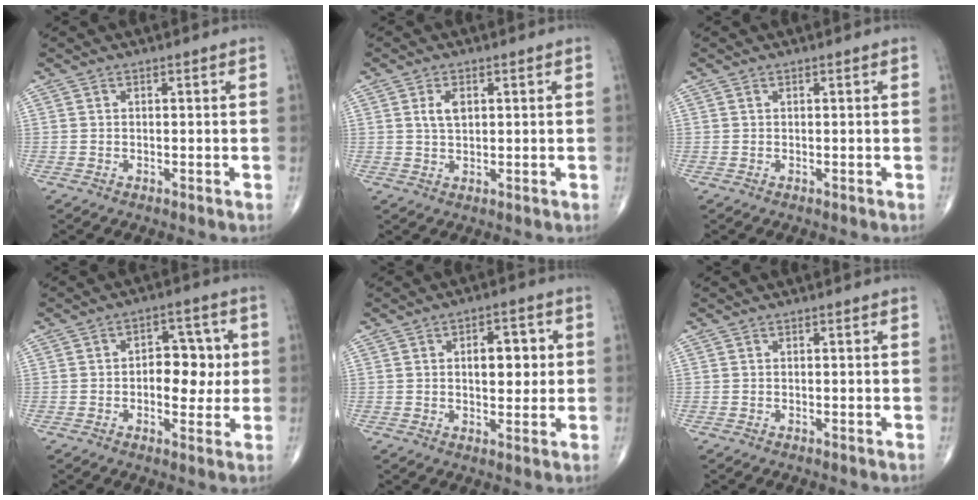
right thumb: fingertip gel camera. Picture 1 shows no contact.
{"total": 3.3, "force": [1.0, 1.8, 2.5], "torque": [-0.044, -0.003, 0.019]}
{"total": 0.0}
{"total": 8.7, "force": [0.2, 5.4, 6.8], "torque": [-0.054, 0.012, 0.002]}
{"total": 7.4, "force": [1.2, 4.0, 6.1], "torque": [-0.060, 0.001, 0.018]}
{"total": 0.0}